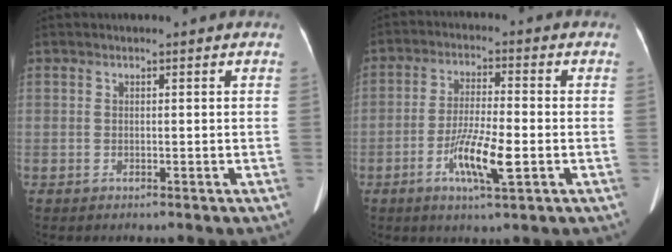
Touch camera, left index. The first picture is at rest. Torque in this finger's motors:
{"motor_torque": [0.76, 0.15, 0.35, 0.17]}